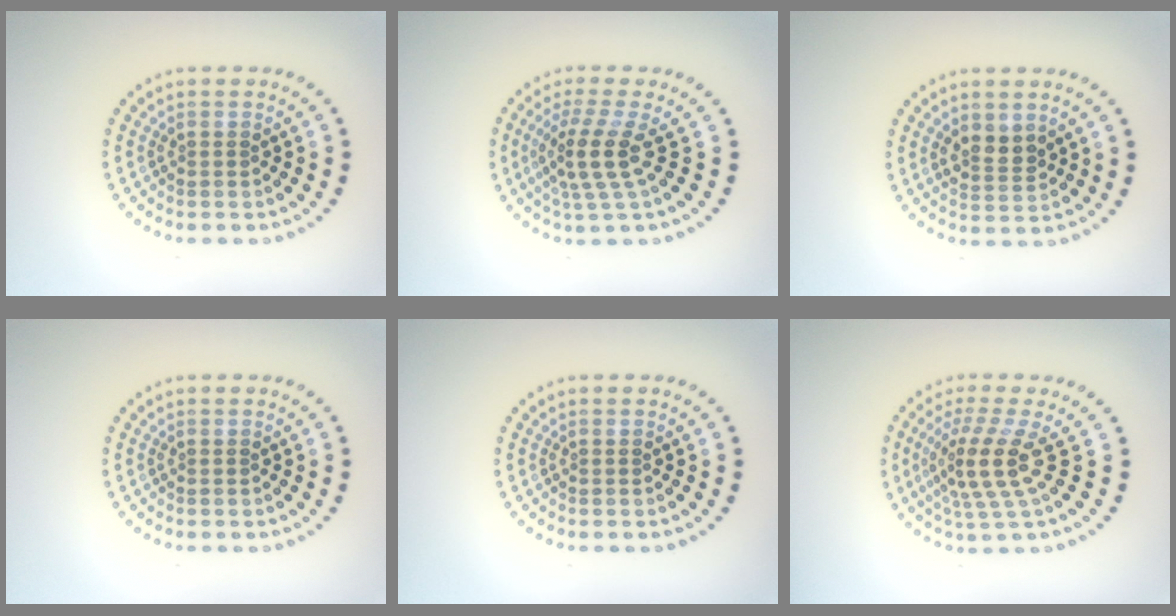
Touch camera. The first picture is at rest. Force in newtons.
{"total": 3.7, "press": 2.7, "slide": 2.5}
{"total": 2.4, "press": 2.3, "slide": 0.9}
{"total": 0.0}
{"total": 0.0}
{"total": 4.3, "press": 3.1, "slide": 3.0}